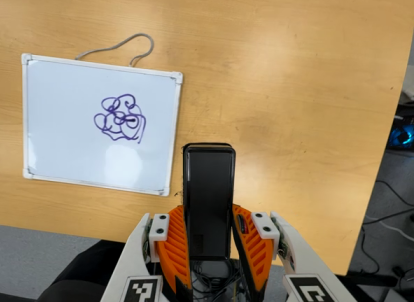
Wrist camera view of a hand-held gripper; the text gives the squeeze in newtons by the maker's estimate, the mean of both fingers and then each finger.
{"total": 4.7, "left": 3.1, "right": 6.4}